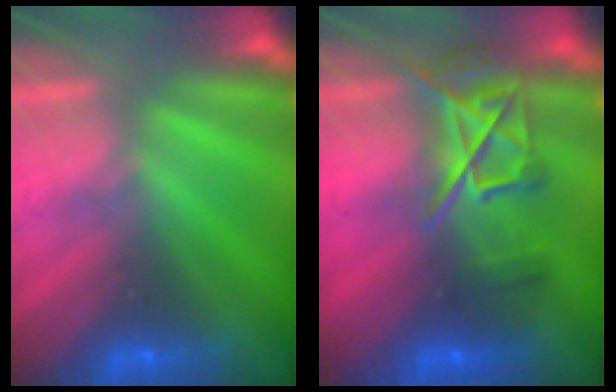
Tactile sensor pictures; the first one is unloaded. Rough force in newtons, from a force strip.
{"total": 6.1}